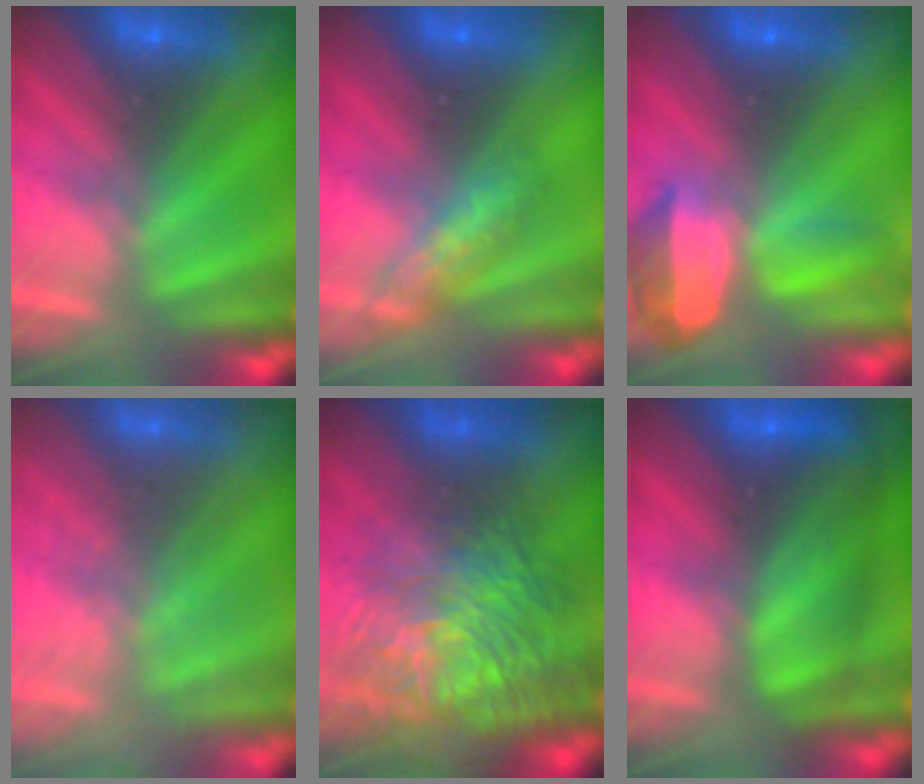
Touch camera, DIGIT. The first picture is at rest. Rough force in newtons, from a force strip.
{"total": 2.7}
{"total": 7.5}
{"total": 2.1}
{"total": 7.6}
{"total": 8.0}